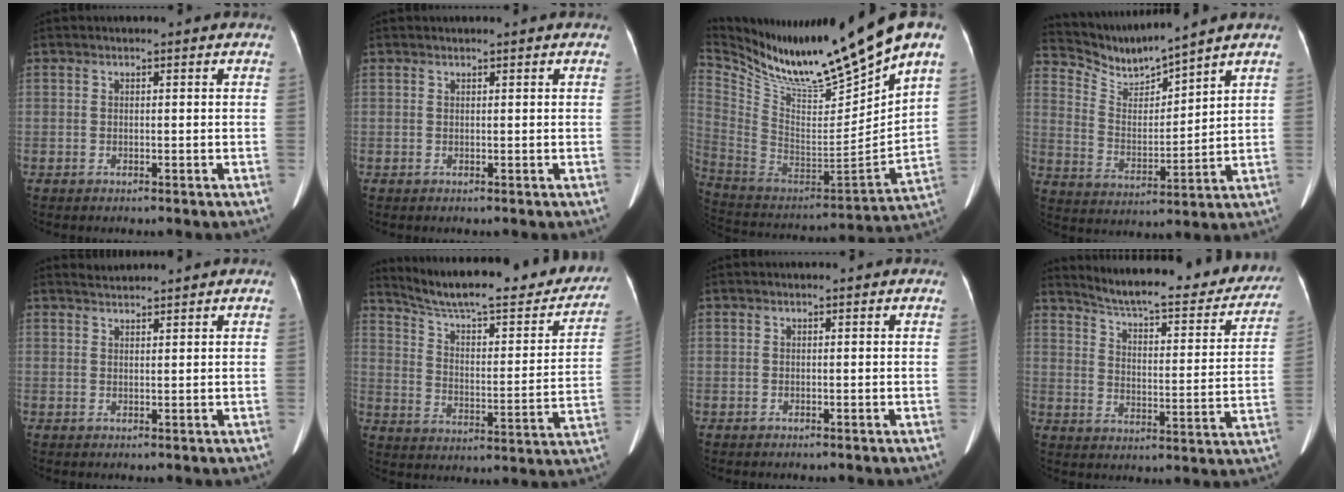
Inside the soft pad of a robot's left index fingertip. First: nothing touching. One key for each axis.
{"total": 0.8, "fx": 0.8, "fy": 0.1, "fz": 0.2, "tx": -0.007, "ty": 0.013, "tz": 0.015}
{"total": 21.6, "fx": 17.5, "fy": 0.2, "fz": 12.6, "tx": -0.221, "ty": -0.032, "tz": 0.322}
{"total": 8.5, "fx": 8.4, "fy": -0.9, "fz": 1.2, "tx": -0.041, "ty": -0.005, "tz": 0.179}
{"total": 2.1, "fx": 2.1, "fy": -0.2, "fz": -0.1, "tx": -0.003, "ty": 0.015, "tz": 0.045}
{"total": 27.0, "fx": 23.5, "fy": 4.6, "fz": 12.6, "tx": -0.186, "ty": -0.038, "tz": 0.316}
{"total": 0.0}
{"total": 25.8, "fx": 23.1, "fy": 5.1, "fz": 10.3, "tx": -0.145, "ty": -0.049, "tz": 0.290}